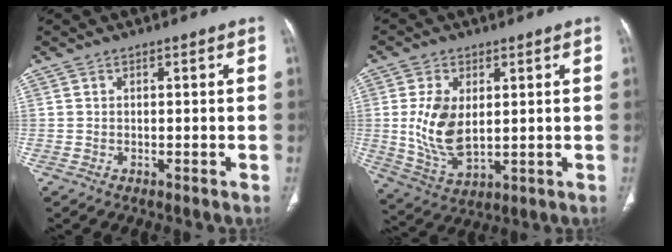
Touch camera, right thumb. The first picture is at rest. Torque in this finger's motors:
{"motor_torque": [-0.28, 0.71, 1.31, 0.27, 0.13]}